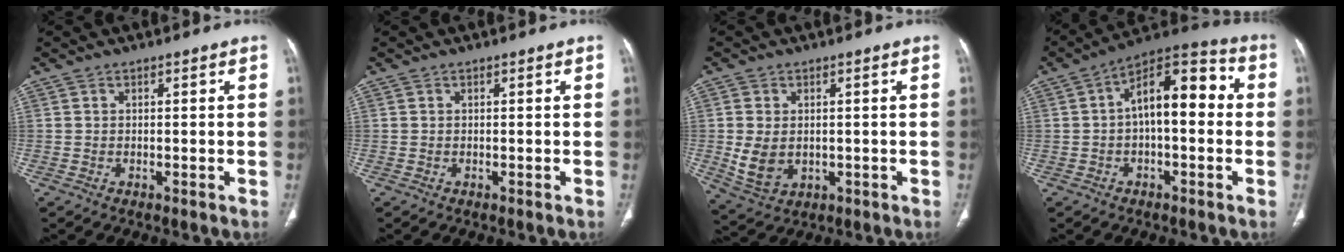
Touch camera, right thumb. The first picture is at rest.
{"total": 0.0}
{"total": 7.1, "force": [-0.3, 5.2, 4.8], "torque": [-0.085, -0.007, 0.011]}
{"total": 13.7, "force": [0.6, 6.7, 11.9], "torque": [-0.152, 0.049, -0.002]}